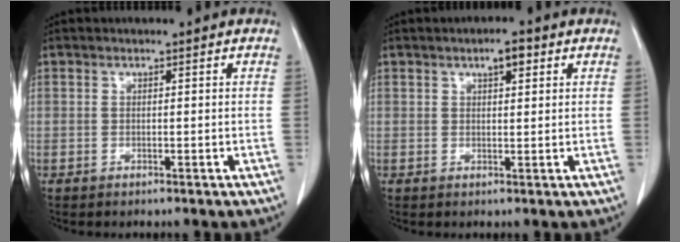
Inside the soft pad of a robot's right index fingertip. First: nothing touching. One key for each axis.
{"total": 3.4, "fx": 1.8, "fy": 1.3, "fz": 2.6, "tx": -0.045, "ty": 0.004, "tz": 0.029}